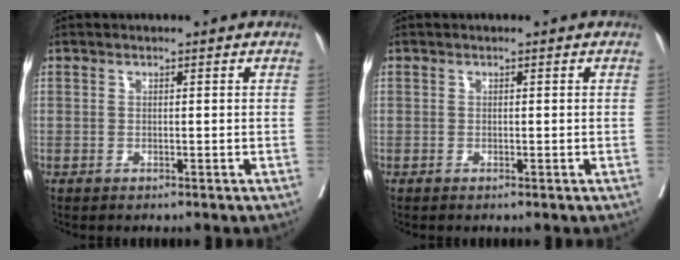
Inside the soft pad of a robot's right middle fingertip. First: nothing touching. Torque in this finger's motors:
{"motor_torque": [0.08, 0.11, -0.03, 0.00]}